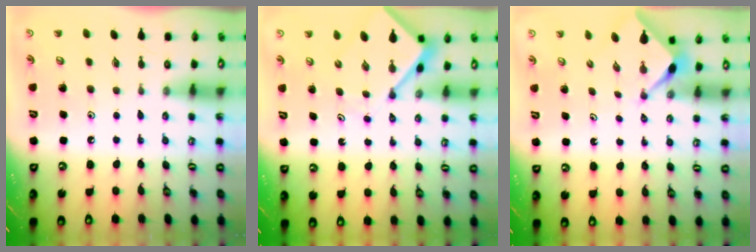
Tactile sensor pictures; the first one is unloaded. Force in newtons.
{"total": 5.5, "press": 5.4, "slide": 0.7}
{"total": 2.8, "press": 2.8, "slide": 0.4}